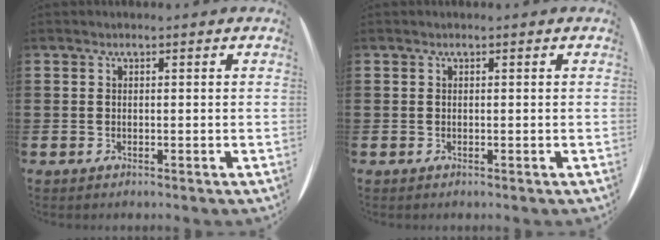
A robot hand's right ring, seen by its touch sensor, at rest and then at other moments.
{"total": 0.0}